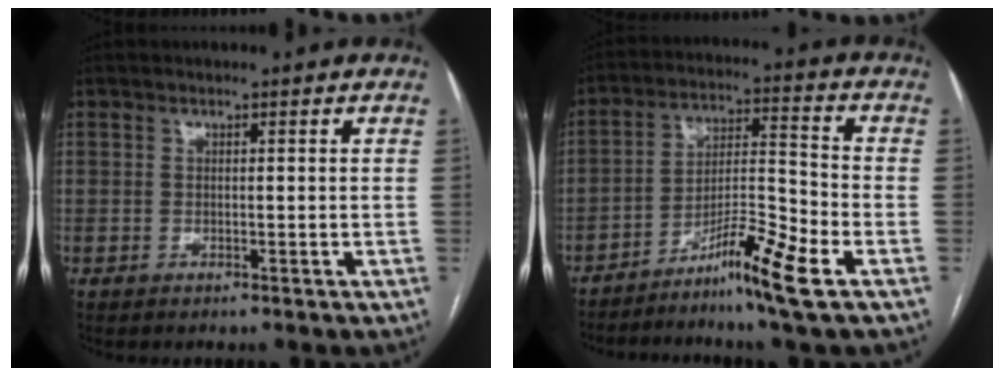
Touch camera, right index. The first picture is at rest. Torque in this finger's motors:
{"motor_torque": [1.20, -0.94, 0.17, 0.04]}